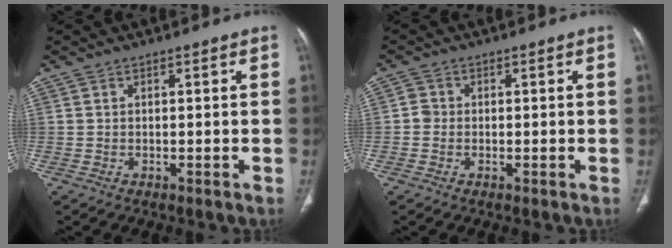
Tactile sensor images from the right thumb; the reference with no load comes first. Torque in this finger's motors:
{"motor_torque": [-0.02, -0.12, 0.41, 0.32, -0.03]}